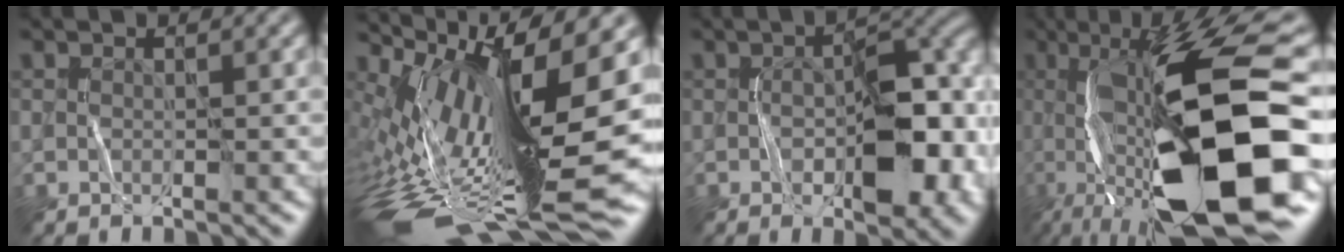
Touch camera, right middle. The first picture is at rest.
{"total": 16.9, "force": [0.5, 5.9, 15.9], "torque": [-0.287, -0.012, 0.014]}
{"total": 9.2, "force": [-2.2, 4.2, 7.9], "torque": [-0.105, 0.008, -0.033]}
{"total": 16.4, "force": [-2.1, 5.1, 15.5], "torque": [-0.255, 0.015, -0.037]}